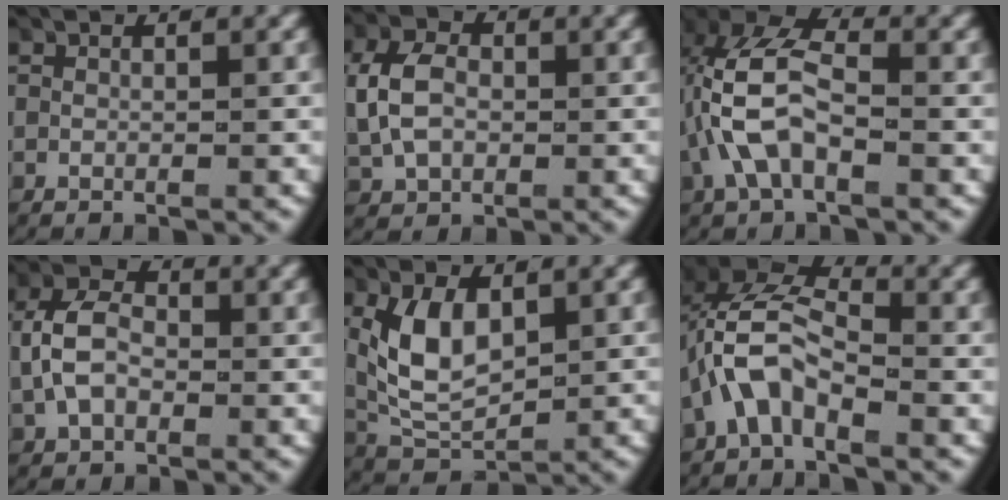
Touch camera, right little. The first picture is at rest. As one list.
[{"total": 4.6, "force": [0.3, 3.5, 3.0], "torque": [-0.069, 0.000, 0.010]}, {"total": 7.2, "force": [0.4, 4.5, 5.6], "torque": [-0.140, -0.012, 0.006]}, {"total": 4.7, "force": [0.0, 3.4, 3.2], "torque": [-0.073, 0.001, -0.002]}, {"total": 5.9, "force": [0.6, 4.0, 4.3], "torque": [-0.108, -0.016, 0.024]}, {"total": 6.2, "force": [0.2, 4.4, 4.3], "torque": [-0.103, -0.008, -0.007]}]